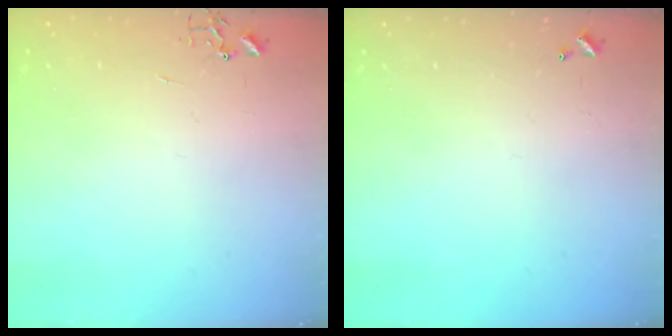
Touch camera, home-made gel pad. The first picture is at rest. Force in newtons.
{"total": 0.0}